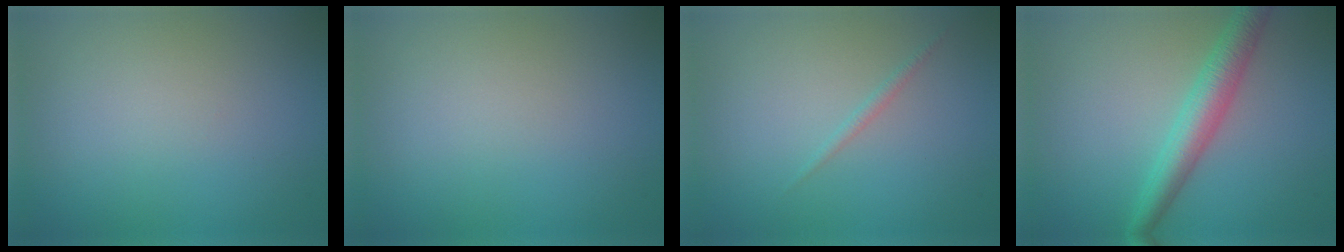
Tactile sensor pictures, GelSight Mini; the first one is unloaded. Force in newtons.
{"total": 0.0}
{"total": 0.6, "press": 0.6, "slide": 0.1}
{"total": 3.8, "press": 3.8, "slide": 0.0}